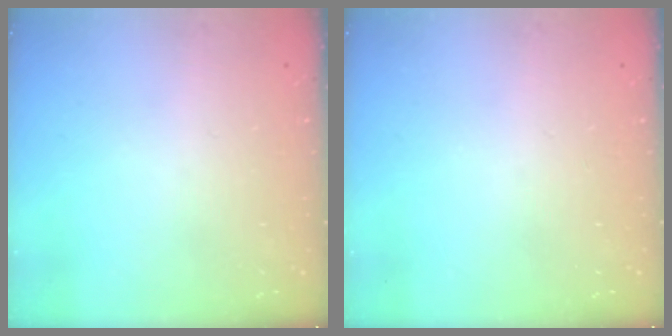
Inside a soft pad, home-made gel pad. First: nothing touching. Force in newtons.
{"total": 0.0}